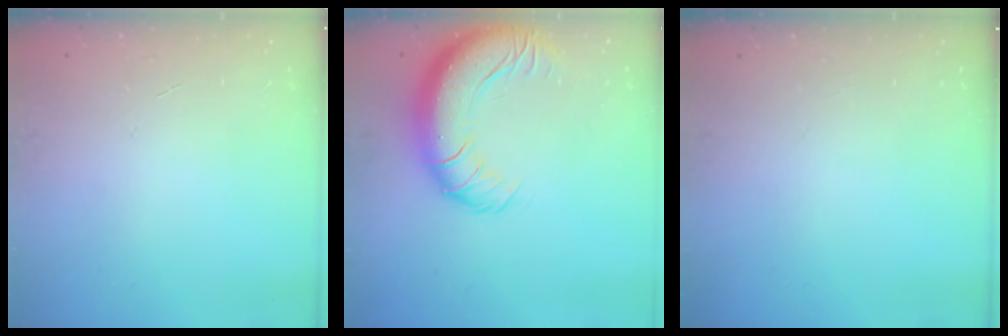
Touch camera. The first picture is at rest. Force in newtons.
{"total": 19.0, "press": 18.5, "slide": 4.5}
{"total": 0.0}